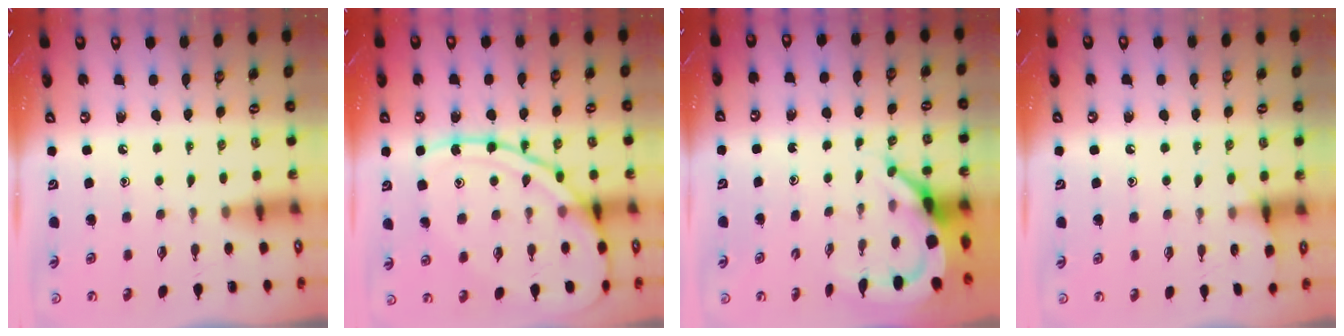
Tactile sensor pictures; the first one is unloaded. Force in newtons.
{"total": 14.9, "press": 14.8, "slide": 1.2}
{"total": 7.7, "press": 7.7, "slide": 0.7}
{"total": 5.7, "press": 5.7, "slide": 0.7}